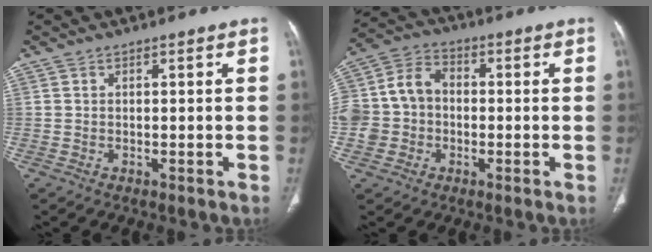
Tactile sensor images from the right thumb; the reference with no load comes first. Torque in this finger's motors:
{"motor_torque": [0.19, 0.24, 0.67, 0.35, 0.14]}